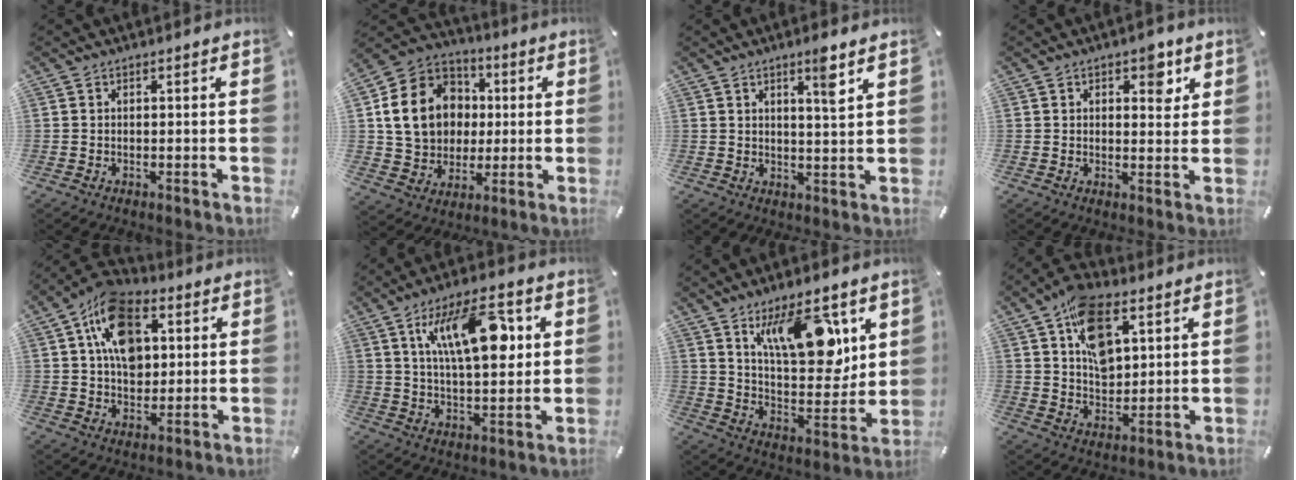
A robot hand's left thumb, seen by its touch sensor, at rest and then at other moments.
{"total": 16.9, "force": [1.5, 14.8, 8.0], "torque": [-0.160, 0.016, 0.034]}
{"total": 5.6, "force": [3.2, 0.7, 4.5], "torque": [-0.064, -0.016, 0.046]}
{"total": 6.0, "force": [2.7, 3.4, 4.1], "torque": [-0.031, -0.013, 0.035]}
{"total": 14.7, "force": [4.6, 10.3, 9.4], "torque": [-0.164, -0.004, 0.084]}
{"total": 18.5, "force": [6.4, 8.3, 15.3], "torque": [-0.260, -0.001, 0.099]}
{"total": 17.9, "force": [9.9, 8.1, 12.5], "torque": [-0.183, -0.047, 0.168]}
{"total": 13.3, "force": [6.1, 8.1, 8.6], "torque": [-0.141, -0.013, 0.112]}